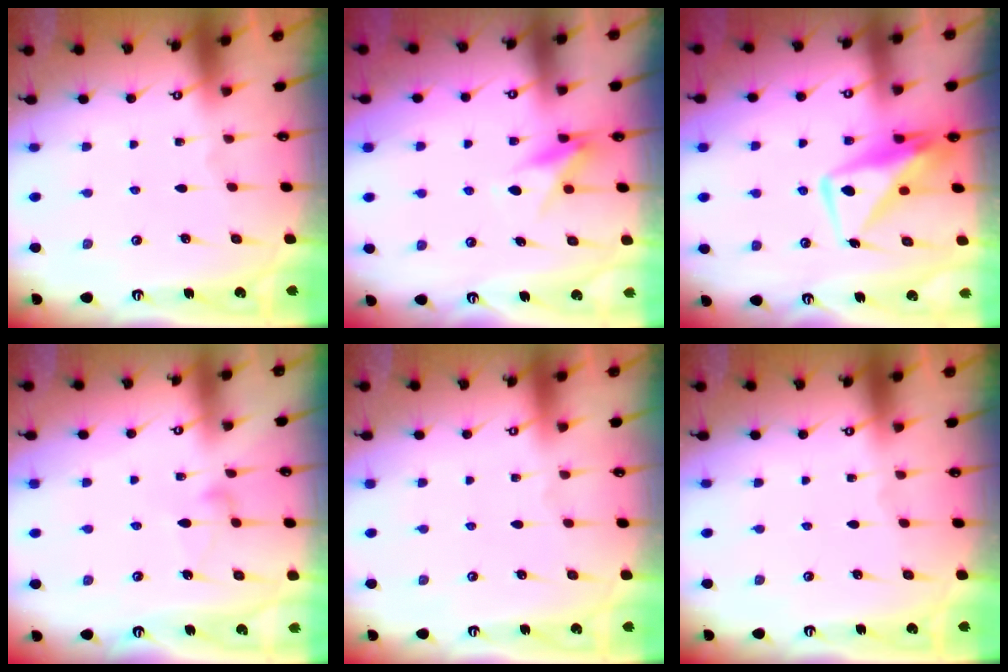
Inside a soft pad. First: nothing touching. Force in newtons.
{"total": 7.8, "press": 7.7, "slide": 1.1}
{"total": 10.9, "press": 10.9, "slide": 1.0}
{"total": 6.0, "press": 6.0, "slide": 0.4}
{"total": 4.0, "press": 4.0, "slide": 0.1}
{"total": 0.0}